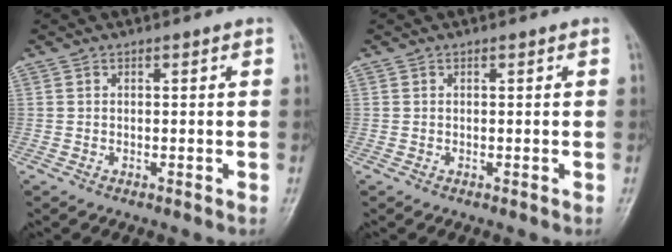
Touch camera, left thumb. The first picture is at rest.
{"total": 0.0}